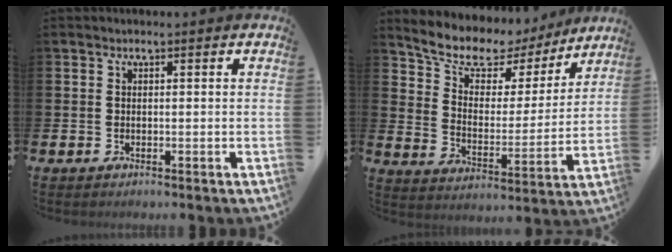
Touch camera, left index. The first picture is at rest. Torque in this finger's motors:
{"motor_torque": [1.19, -0.95, 0.10, 0.12]}